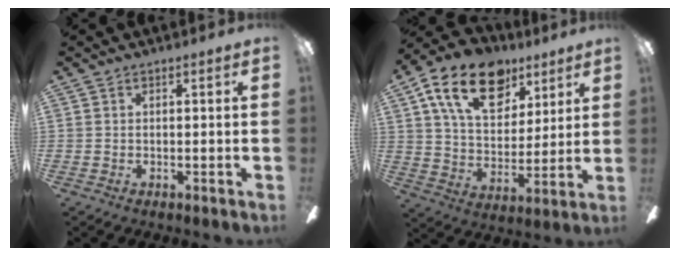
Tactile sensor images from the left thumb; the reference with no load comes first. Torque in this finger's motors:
{"motor_torque": [0.35, 0.63, 1.71, -1.04, 0.40]}